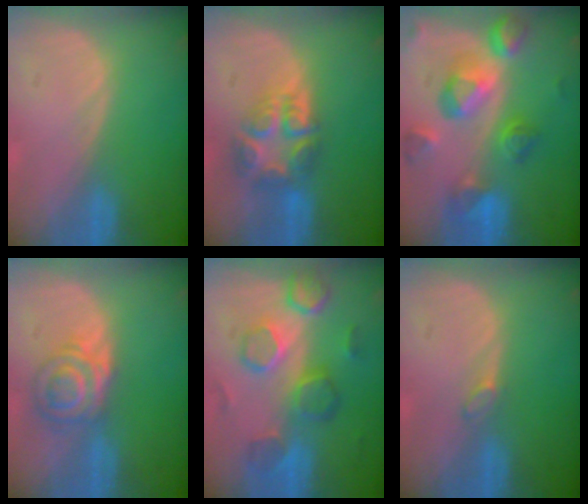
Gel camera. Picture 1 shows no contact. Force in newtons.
{"total": 7.6, "press": 6.6, "slide": 3.6}
{"total": 10.4, "press": 9.3, "slide": 4.7}
{"total": 6.0, "press": 5.5, "slide": 2.2}
{"total": 9.1, "press": 8.6, "slide": 3.0}
{"total": 1.2, "press": 1.1, "slide": 0.2}